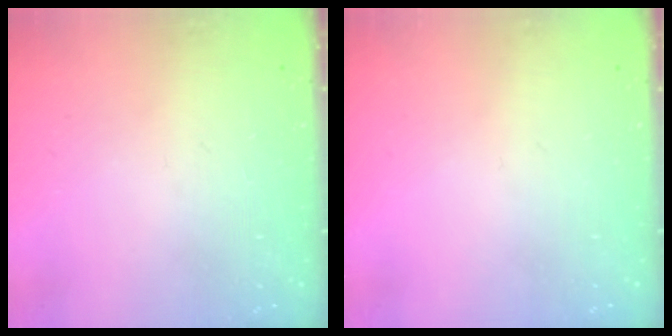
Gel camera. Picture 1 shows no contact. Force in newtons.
{"total": 0.0}